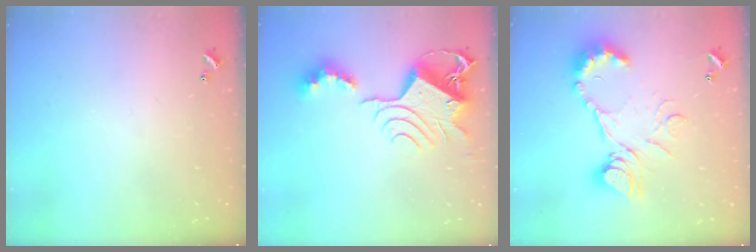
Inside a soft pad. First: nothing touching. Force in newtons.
{"total": 14.2, "press": 14.2, "slide": 1.2}
{"total": 18.4, "press": 18.3, "slide": 1.8}